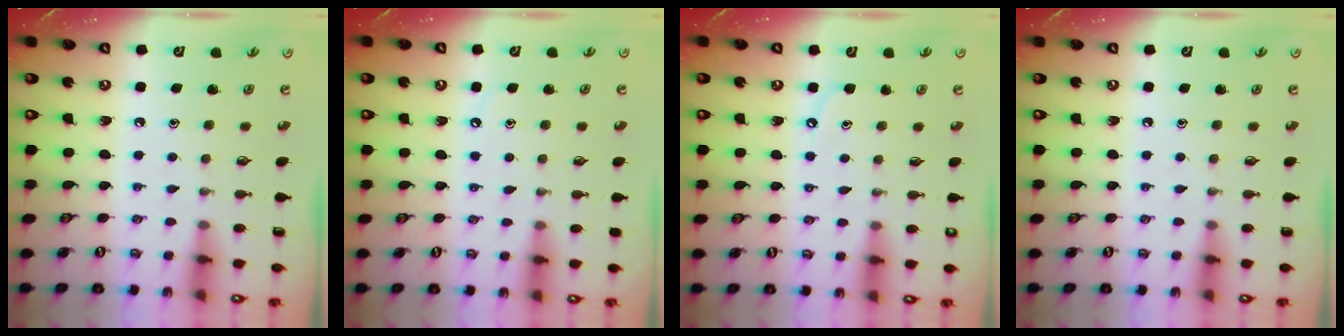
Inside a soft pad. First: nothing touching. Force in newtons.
{"total": 3.2, "press": 3.2, "slide": 0.5}
{"total": 3.4, "press": 3.4, "slide": 0.3}
{"total": 0.0}